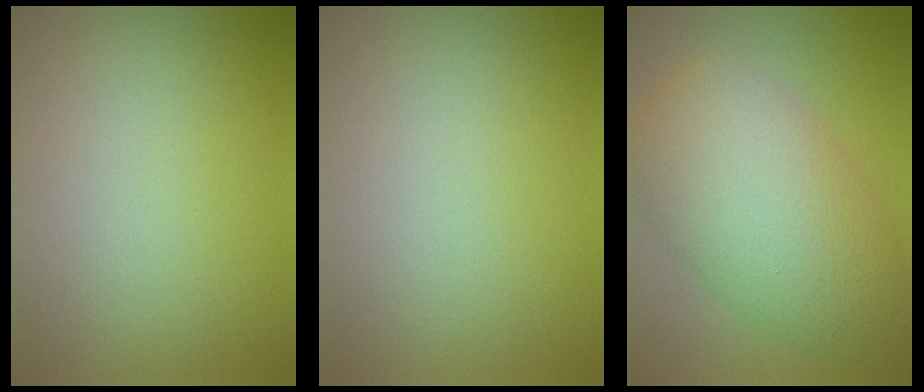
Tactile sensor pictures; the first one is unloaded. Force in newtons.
{"total": 0.0}
{"total": 9.3, "press": 9.3, "slide": 0.6}